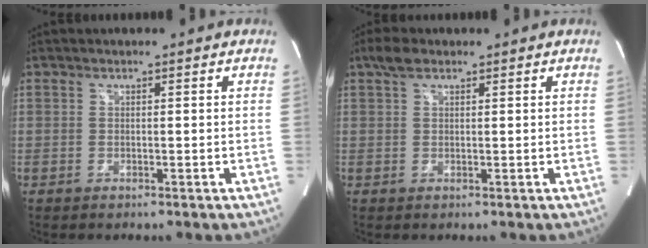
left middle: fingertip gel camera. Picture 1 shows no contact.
{"total": 2.5, "force": [1.7, 1.1, 1.4], "torque": [-0.035, 0.013, 0.033]}